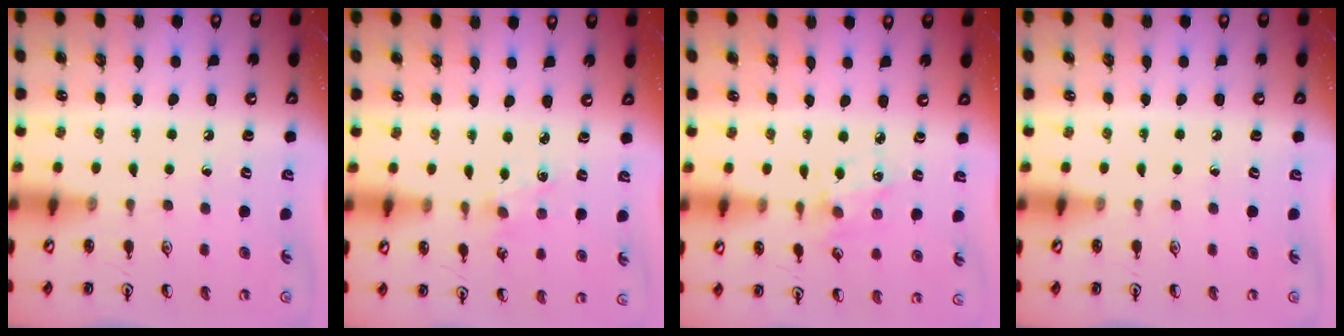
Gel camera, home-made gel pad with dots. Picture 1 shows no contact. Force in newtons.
{"total": 0.8, "press": 0.8, "slide": 0.2}
{"total": 2.8, "press": 2.8, "slide": 0.5}
{"total": 0.0}